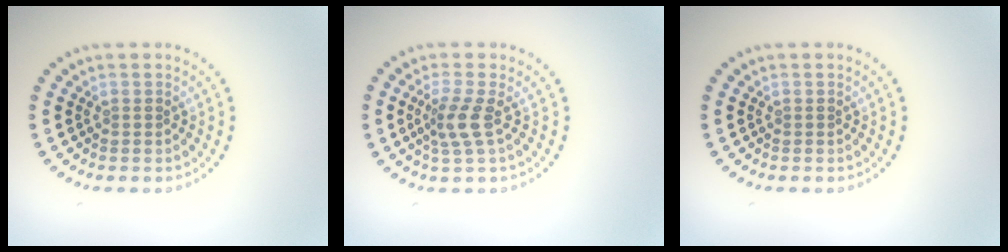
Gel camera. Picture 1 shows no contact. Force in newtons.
{"total": 2.4, "press": 1.8, "slide": 1.6}
{"total": 0.0}